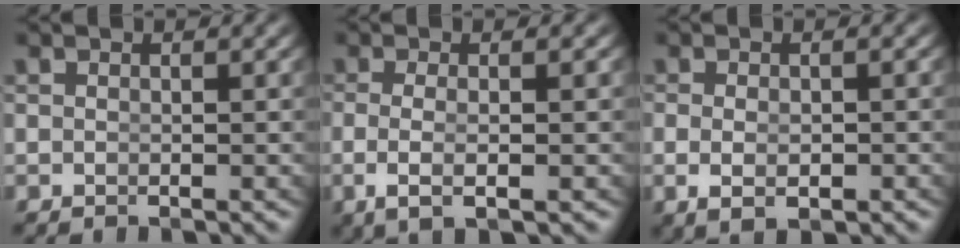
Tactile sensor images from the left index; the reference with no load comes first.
{"total": 3.5, "force": [-0.9, 0.6, 3.3], "torque": [-0.073, -0.015, -0.002]}
{"total": 2.7, "force": [-1.0, 0.9, 2.3], "torque": [-0.053, -0.017, -0.001]}